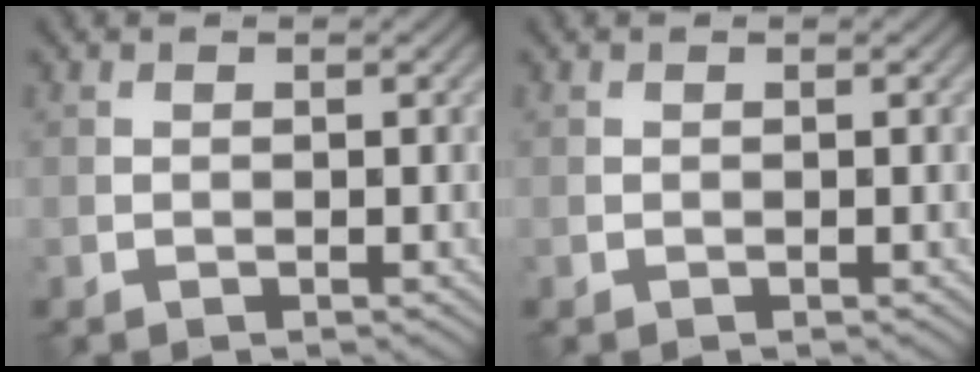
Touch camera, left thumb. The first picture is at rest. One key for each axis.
{"total": 0.0}